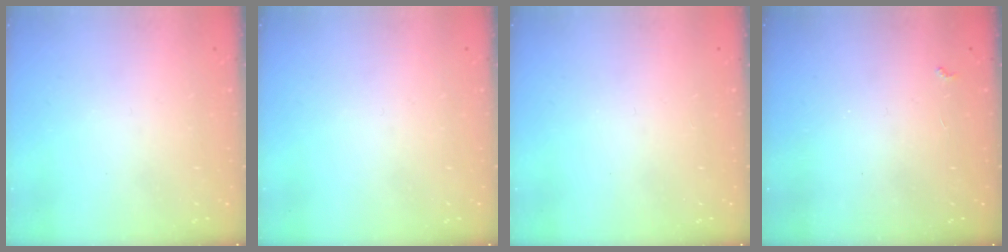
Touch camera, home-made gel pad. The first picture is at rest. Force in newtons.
{"total": 0.0}
{"total": 0.0}
{"total": 2.9, "press": 2.9, "slide": 0.5}